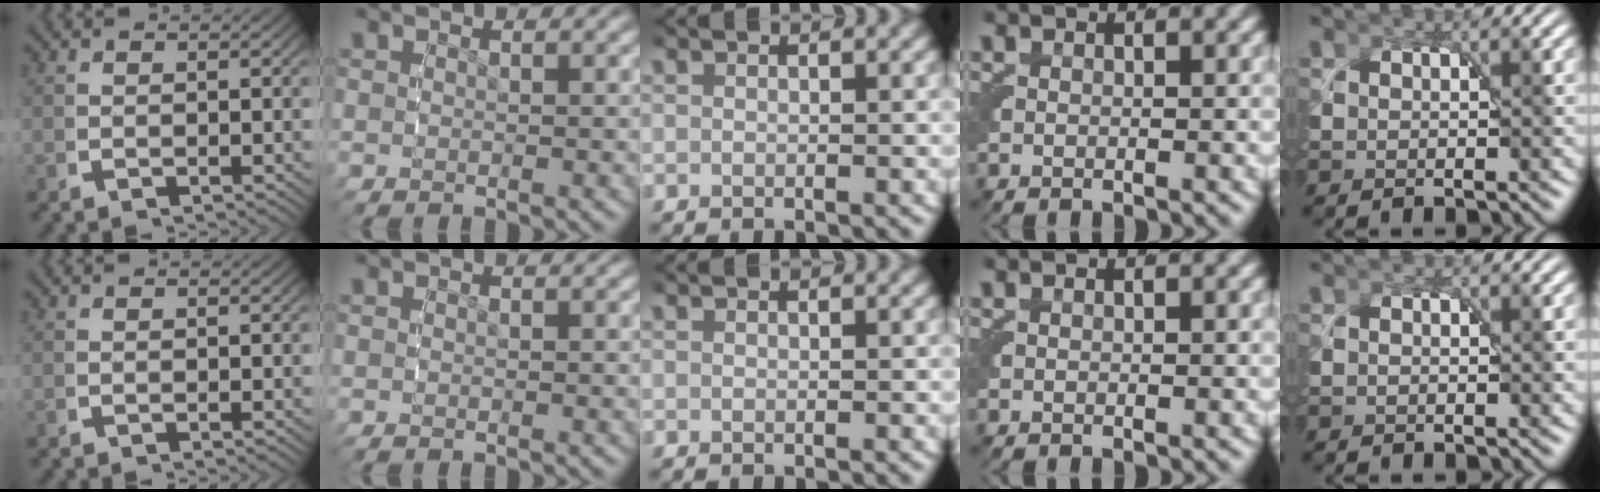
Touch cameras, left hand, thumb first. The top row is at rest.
{}